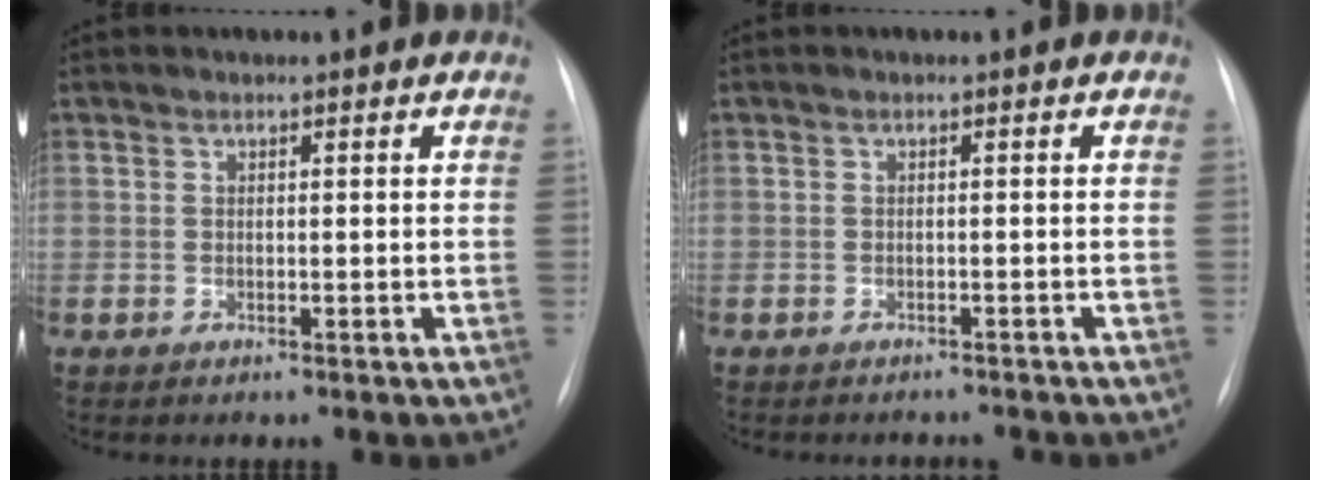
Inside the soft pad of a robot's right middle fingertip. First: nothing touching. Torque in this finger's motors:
{"motor_torque": [0.04, -0.05, -0.03, -0.01]}